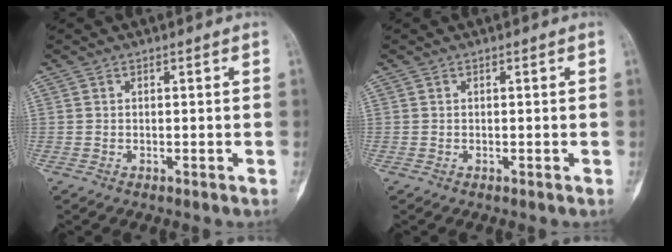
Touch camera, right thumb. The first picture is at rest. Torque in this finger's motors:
{"motor_torque": [2.18, 1.75, 0.18, 0.06, 0.03]}